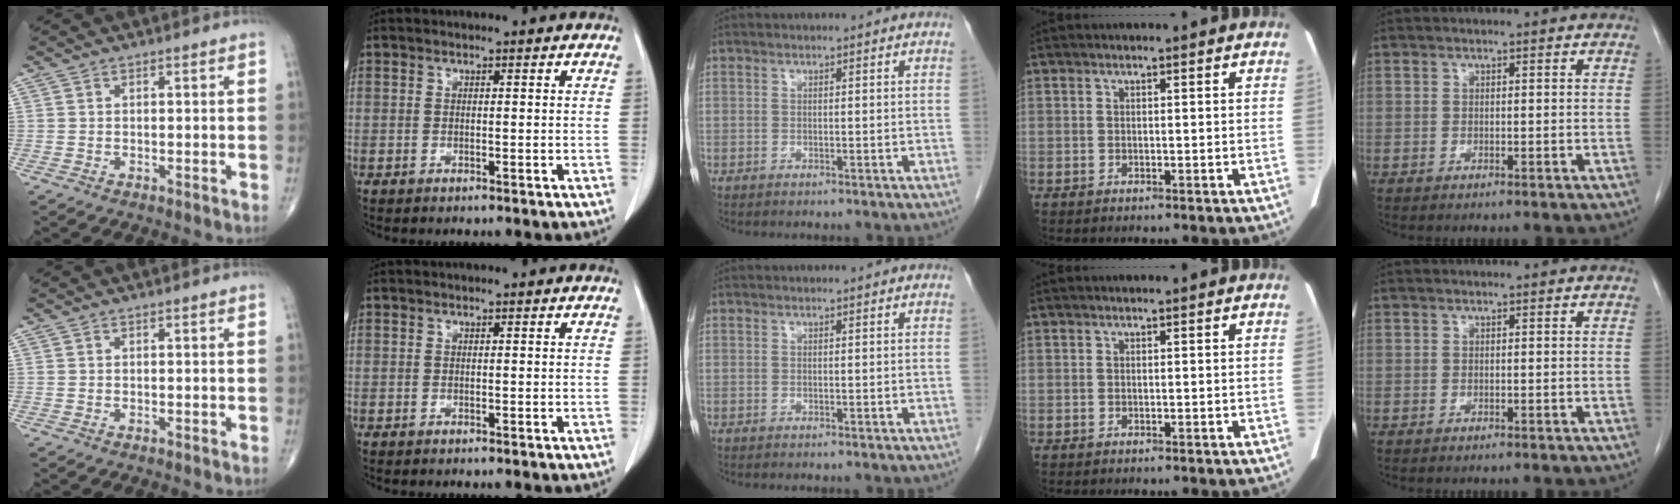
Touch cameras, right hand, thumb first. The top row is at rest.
{}